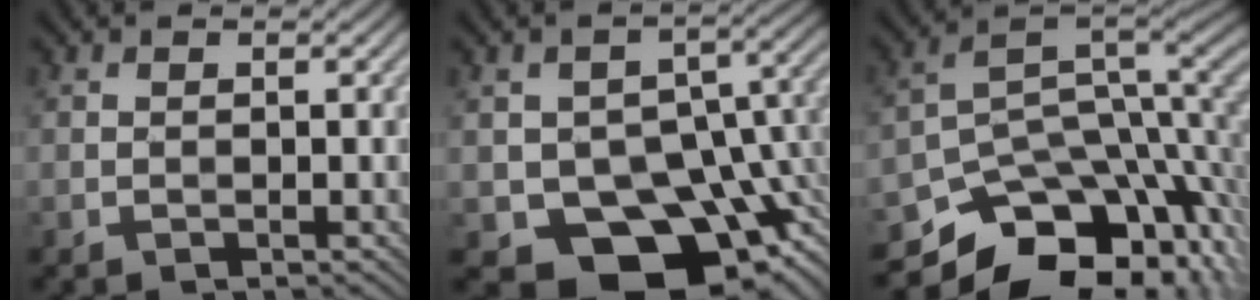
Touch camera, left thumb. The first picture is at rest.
{"total": 14.8, "force": [-6.7, 9.4, 9.2], "torque": [-0.128, -0.024, -0.105]}
{"total": 14.6, "force": [-8.5, 8.0, 8.8], "torque": [-0.169, -0.027, -0.125]}